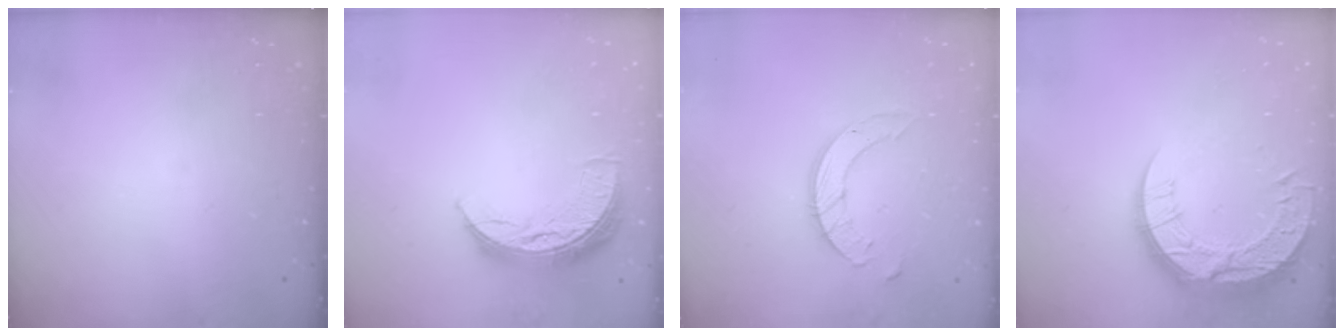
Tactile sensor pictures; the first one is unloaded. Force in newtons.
{"total": 10.9, "press": 10.9, "slide": 0.4}
{"total": 9.7, "press": 9.6, "slide": 0.8}
{"total": 16.3, "press": 16.3, "slide": 1.4}